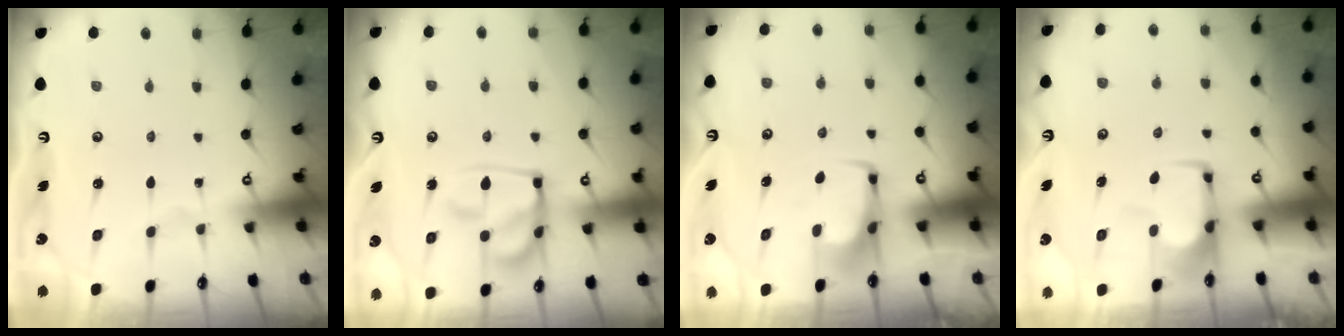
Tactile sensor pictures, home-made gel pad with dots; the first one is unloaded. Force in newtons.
{"total": 12.7, "press": 12.7, "slide": 1.3}
{"total": 3.9, "press": 3.9, "slide": 0.3}
{"total": 1.9, "press": 1.8, "slide": 0.4}